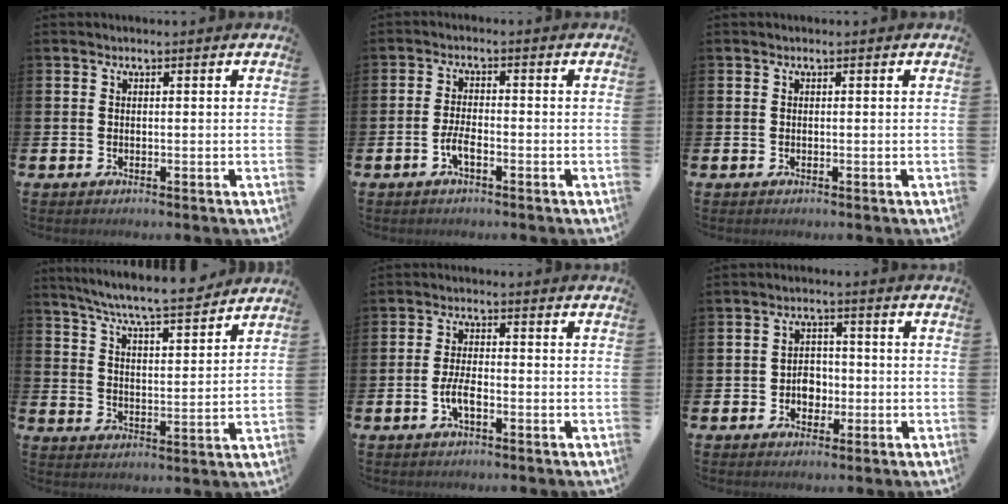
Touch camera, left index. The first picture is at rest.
{"total": 2.7, "force": [-1.2, 0.9, 2.2], "torque": [-0.041, -0.002, -0.026]}
{"total": 0.0}
{"total": 7.5, "force": [7.1, -0.2, 2.5], "torque": [-0.072, -0.050, 0.122]}
{"total": 3.4, "force": [-1.3, 1.2, 2.9], "torque": [-0.051, 0.000, -0.027]}
{"total": 3.4, "force": [-0.9, 2.7, 1.7], "torque": [-0.024, 0.002, -0.024]}